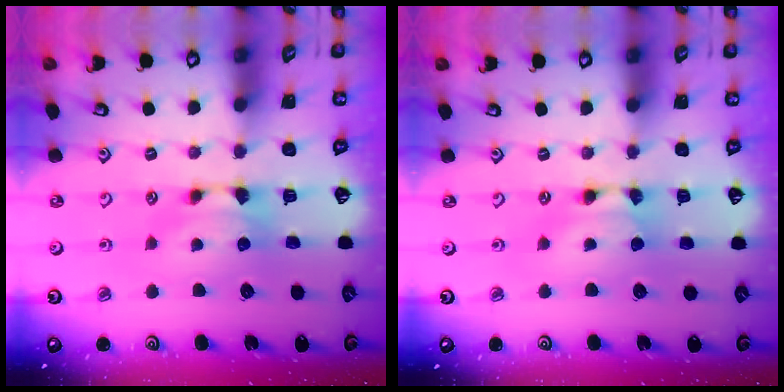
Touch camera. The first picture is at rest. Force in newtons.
{"total": 1.6, "press": 1.6, "slide": 0.2}